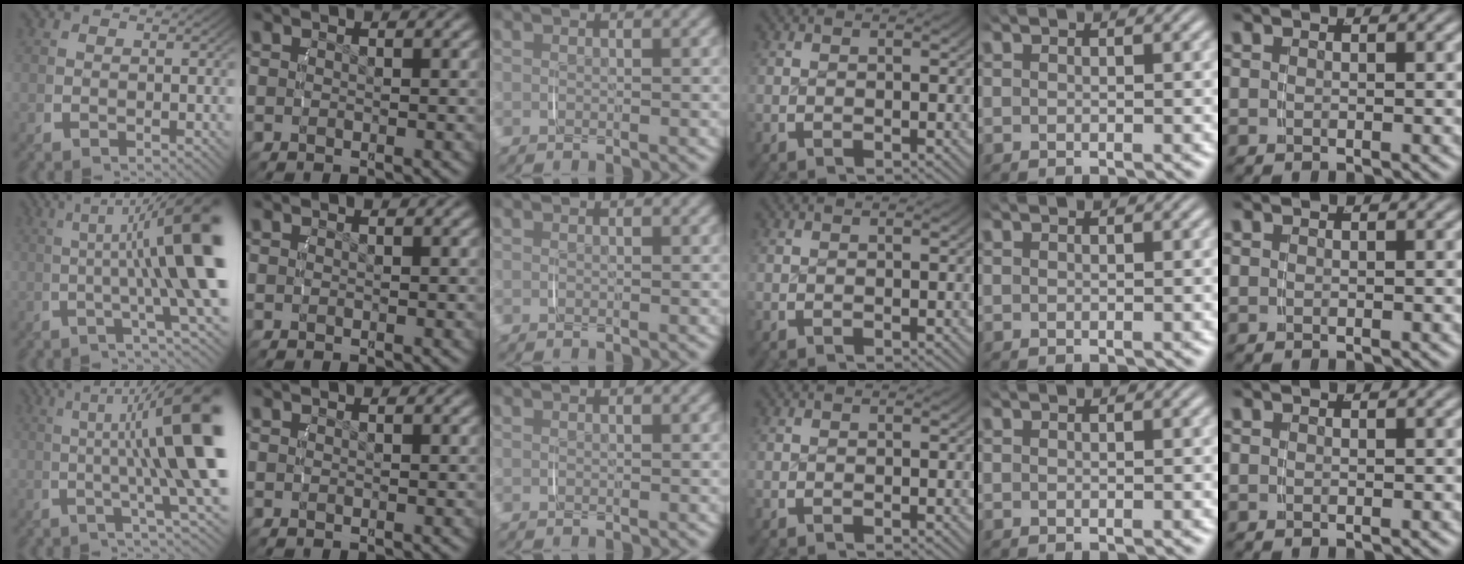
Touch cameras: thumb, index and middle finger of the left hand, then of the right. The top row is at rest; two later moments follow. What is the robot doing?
{"motion": "lift_and_place", "object": "camera"}